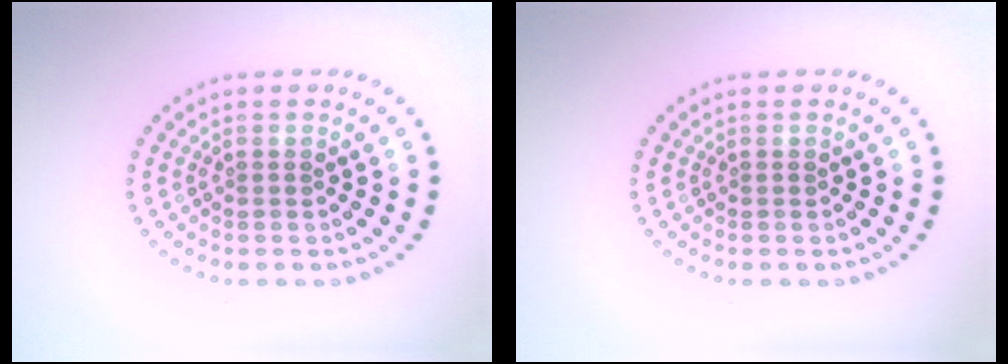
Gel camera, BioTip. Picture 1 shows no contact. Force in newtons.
{"total": 0.0}